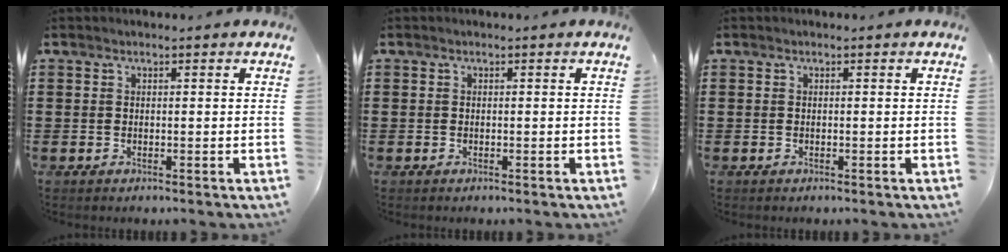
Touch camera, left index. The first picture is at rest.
{"total": 0.0}
{"total": 0.0}